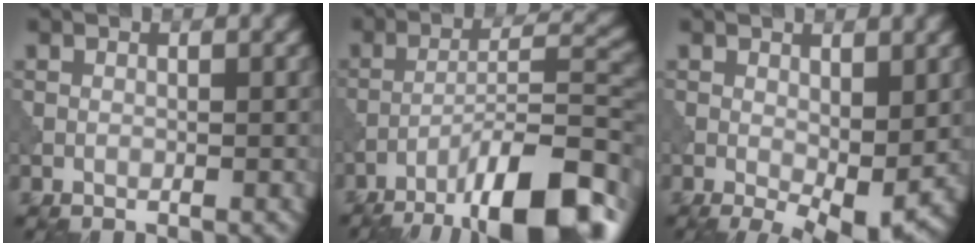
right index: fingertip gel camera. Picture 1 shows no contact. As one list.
[{"total": 12.8, "force": [-8.5, 3.3, 9.1], "torque": [-0.140, 0.013, -0.139]}, {"total": 5.1, "force": [-0.4, 2.2, 4.6], "torque": [-0.069, -0.013, -0.002]}]